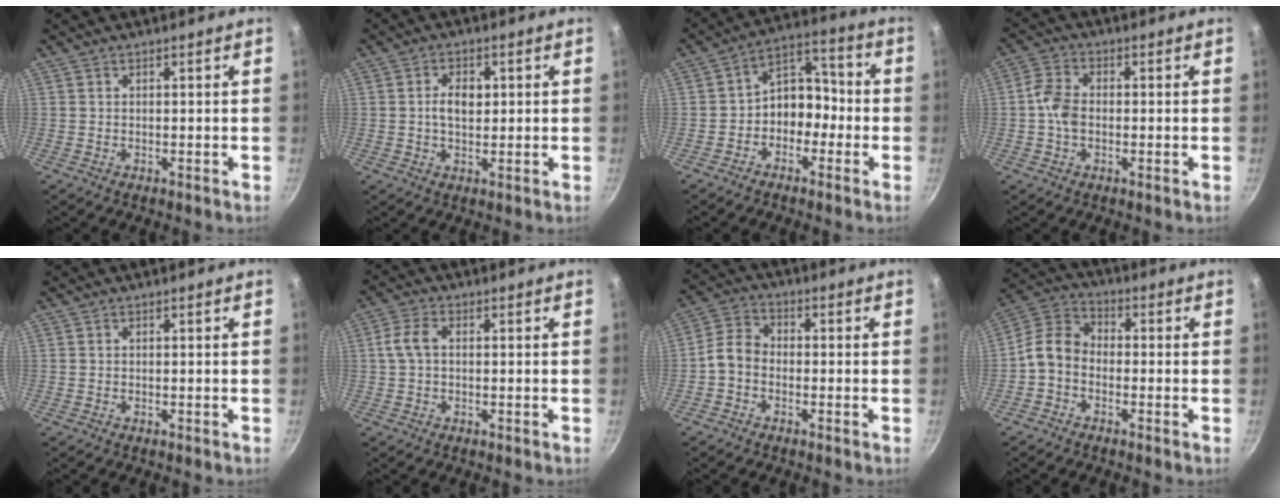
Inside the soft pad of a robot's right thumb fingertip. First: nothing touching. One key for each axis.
{"total": 4.6, "fx": 0.6, "fy": 2.9, "fz": 3.6, "tx": -0.053, "ty": 0.002, "tz": 0.008}
{"total": 9.3, "fx": -2.1, "fy": 6.9, "fz": 5.9, "tx": -0.051, "ty": 0.047, "tz": -0.052}
{"total": 5.6, "fx": -0.4, "fy": 3.7, "fz": 4.2, "tx": -0.082, "ty": 0.017, "tz": -0.015}
{"total": 0.0}
{"total": 4.2, "fx": 0.3, "fy": 2.6, "fz": 3.3, "tx": -0.075, "ty": 0.012, "tz": 0.002}
{"total": 5.9, "fx": -1.5, "fy": 4.5, "fz": 3.5, "tx": -0.057, "ty": 0.024, "tz": -0.043}
{"total": 7.8, "fx": -1.8, "fy": 5.9, "fz": 4.8, "tx": -0.081, "ty": 0.033, "tz": -0.052}